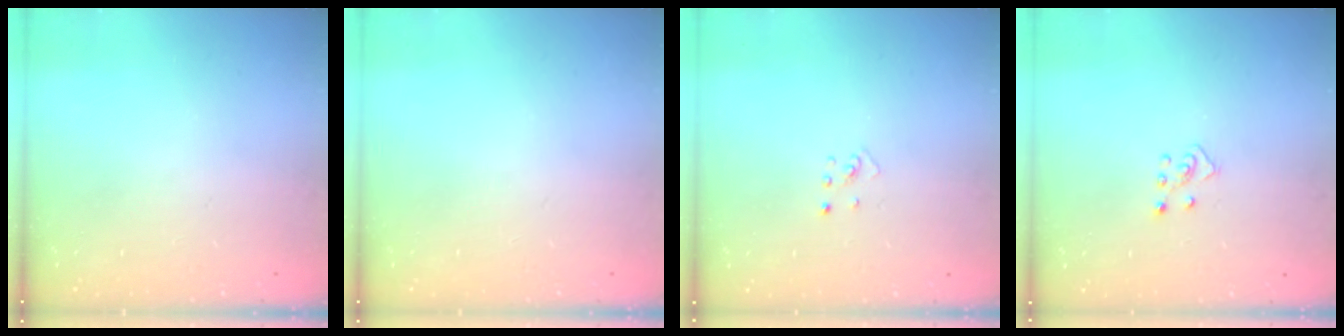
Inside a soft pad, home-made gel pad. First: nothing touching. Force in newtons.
{"total": 0.0}
{"total": 2.0, "press": 2.0, "slide": 0.3}
{"total": 4.6, "press": 4.6, "slide": 0.3}